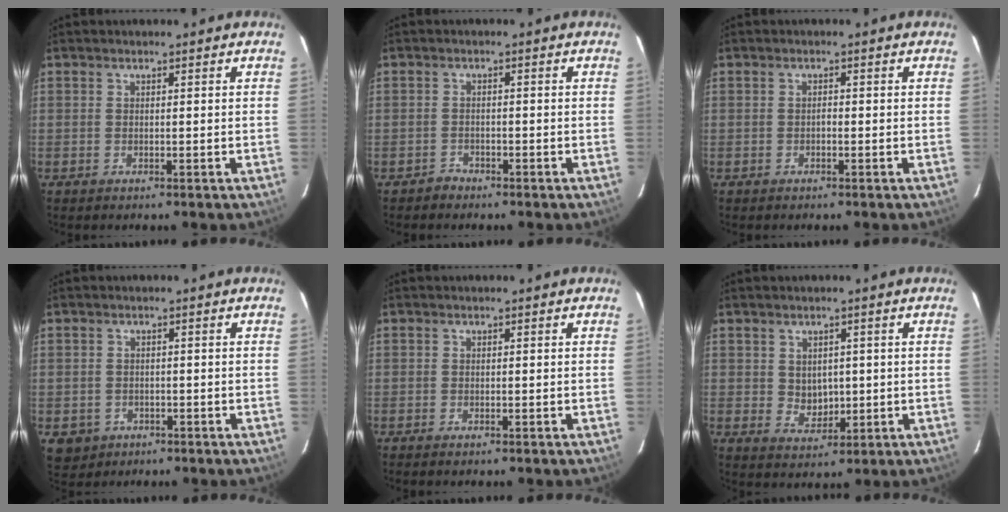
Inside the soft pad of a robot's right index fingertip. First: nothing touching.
{"total": 1.6, "force": [-1.3, 0.9, -0.3], "torque": [0.003, 0.007, -0.023]}
{"total": 0.6, "force": [-0.4, 0.3, 0.3], "torque": [-0.003, 0.003, -0.008]}
{"total": 4.4, "force": [-1.5, 4.0, 1.1], "torque": [-0.028, 0.005, -0.012]}
{"total": 0.7, "force": [-0.6, 0.1, 0.3], "torque": [-0.006, -0.002, -0.012]}
{"total": 4.2, "force": [0.5, 3.5, 2.3], "torque": [-0.037, 0.003, 0.018]}